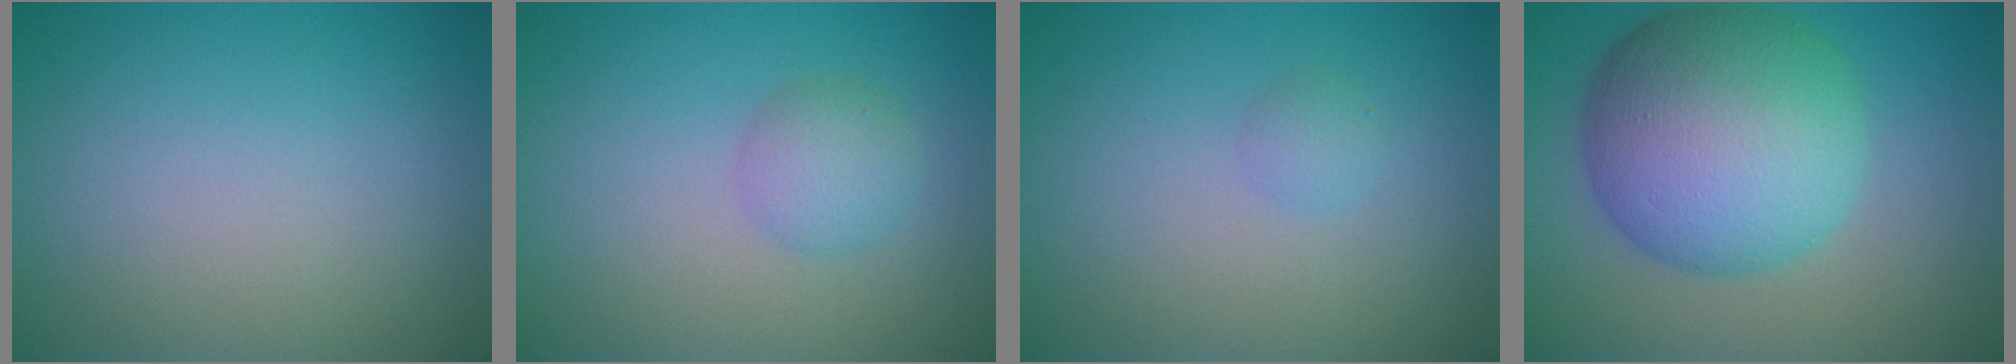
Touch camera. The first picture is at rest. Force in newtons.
{"total": 2.4, "press": 2.4, "slide": 0.1}
{"total": 1.0, "press": 1.0, "slide": 0.1}
{"total": 12.2, "press": 12.2, "slide": 0.2}